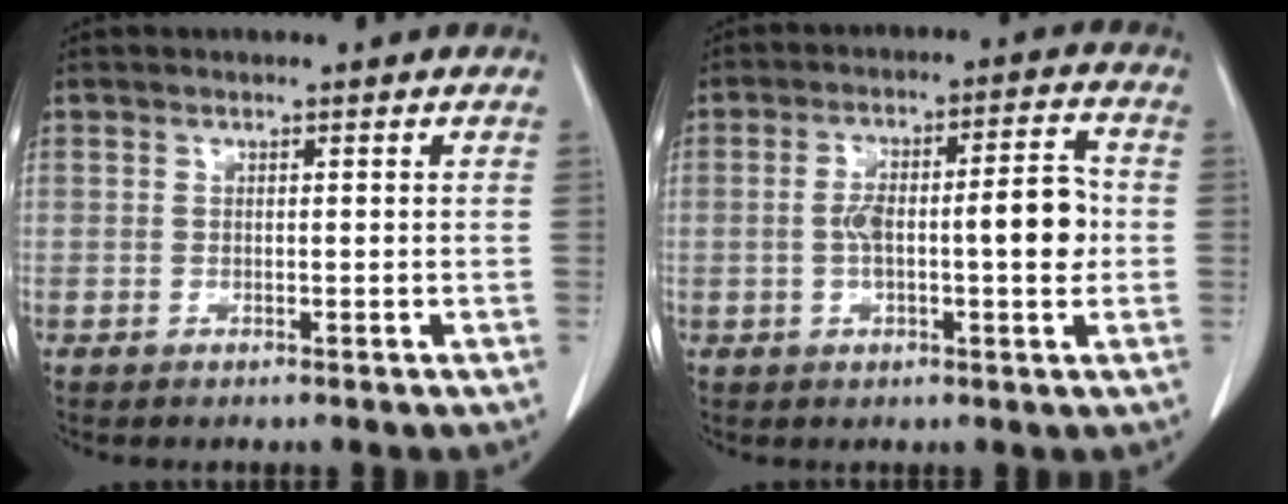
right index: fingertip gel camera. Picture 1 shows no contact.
{"total": 10.3, "force": [-0.5, 2.4, 10.0], "torque": [-0.162, 0.027, -0.007]}